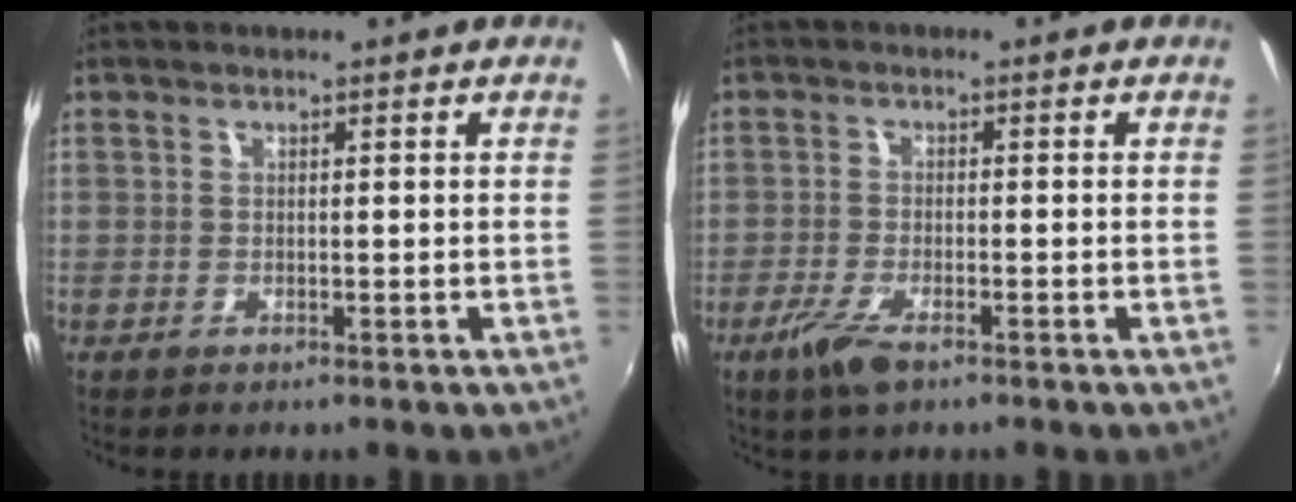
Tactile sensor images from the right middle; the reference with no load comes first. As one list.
[{"total": 5.4, "force": [-3.4, 1.7, 3.8], "torque": [-0.095, -0.012, -0.065]}]